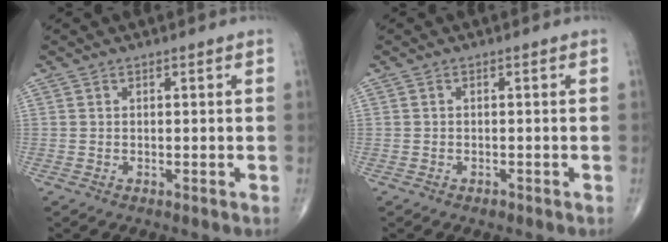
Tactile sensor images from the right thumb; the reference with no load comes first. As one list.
[{"total": 0.8, "force": [-0.5, 0.4, 0.3], "torque": [-0.004, 0.000, -0.009]}]